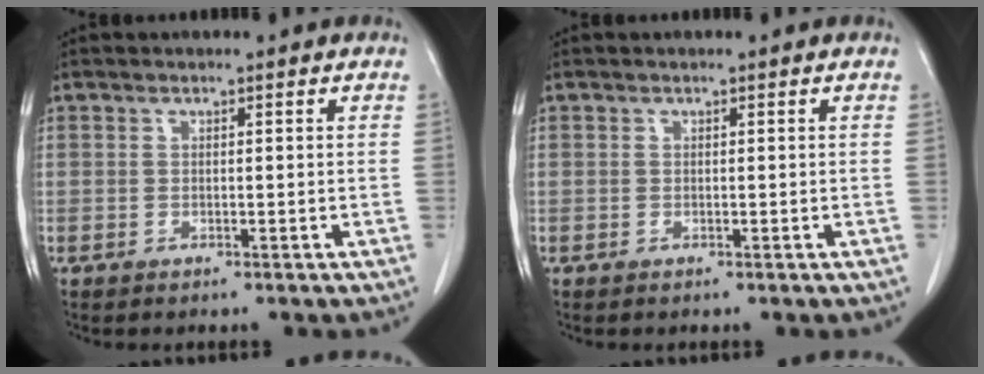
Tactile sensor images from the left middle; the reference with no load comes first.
{"total": 0.0}